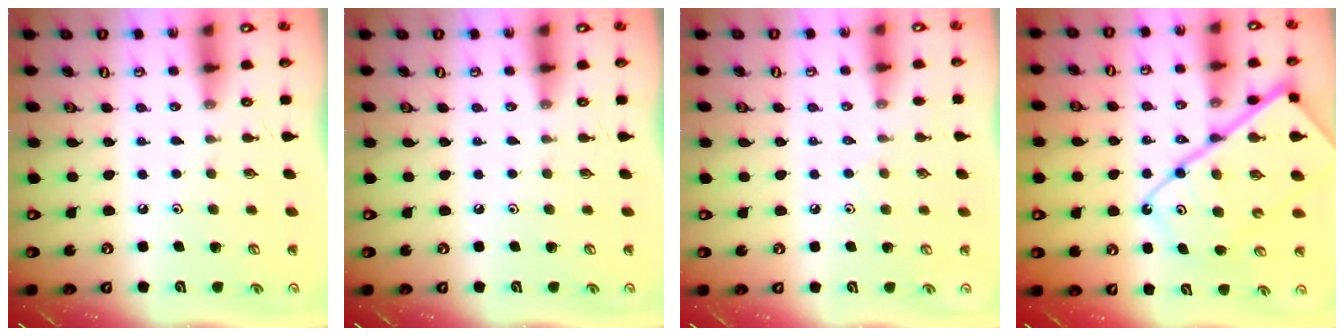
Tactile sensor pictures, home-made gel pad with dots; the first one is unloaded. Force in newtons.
{"total": 0.0}
{"total": 2.4, "press": 2.4, "slide": 0.5}
{"total": 17.5, "press": 17.4, "slide": 1.8}